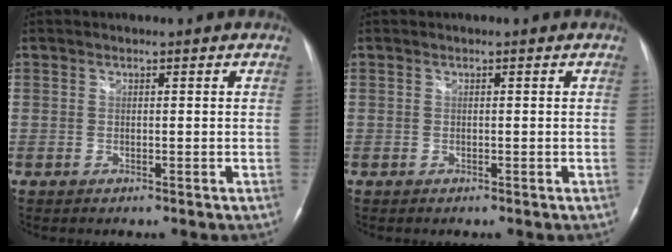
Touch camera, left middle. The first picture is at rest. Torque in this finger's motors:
{"motor_torque": [-0.01, -0.01, 0.00, -0.01]}